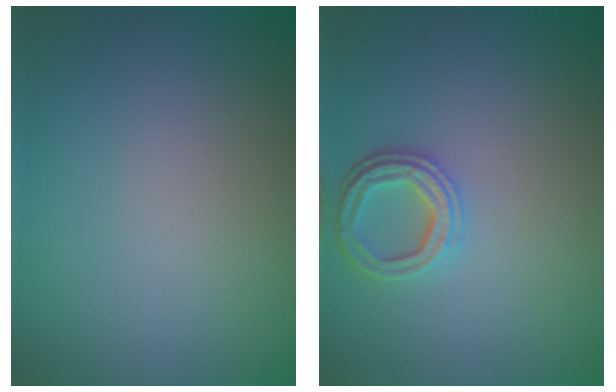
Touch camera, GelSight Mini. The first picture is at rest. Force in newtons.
{"total": 3.2, "press": 2.8, "slide": 1.6}